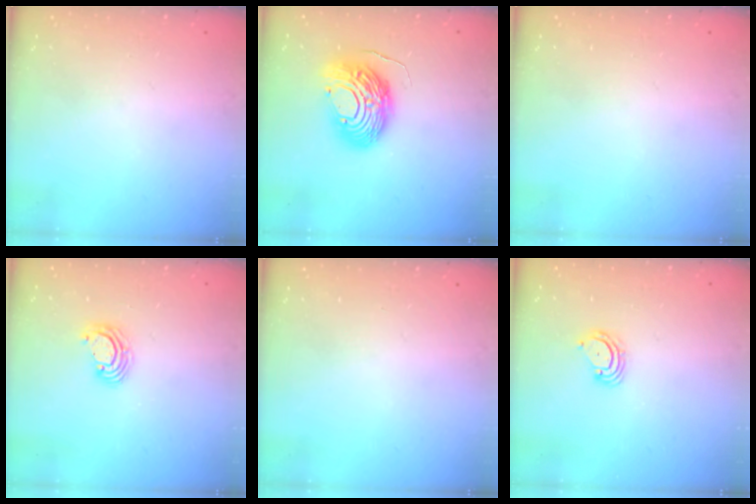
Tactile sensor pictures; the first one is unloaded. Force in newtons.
{"total": 13.1, "press": 13.1, "slide": 1.3}
{"total": 0.0}
{"total": 3.6, "press": 3.6, "slide": 0.2}
{"total": 0.0}
{"total": 4.5, "press": 4.5, "slide": 0.3}